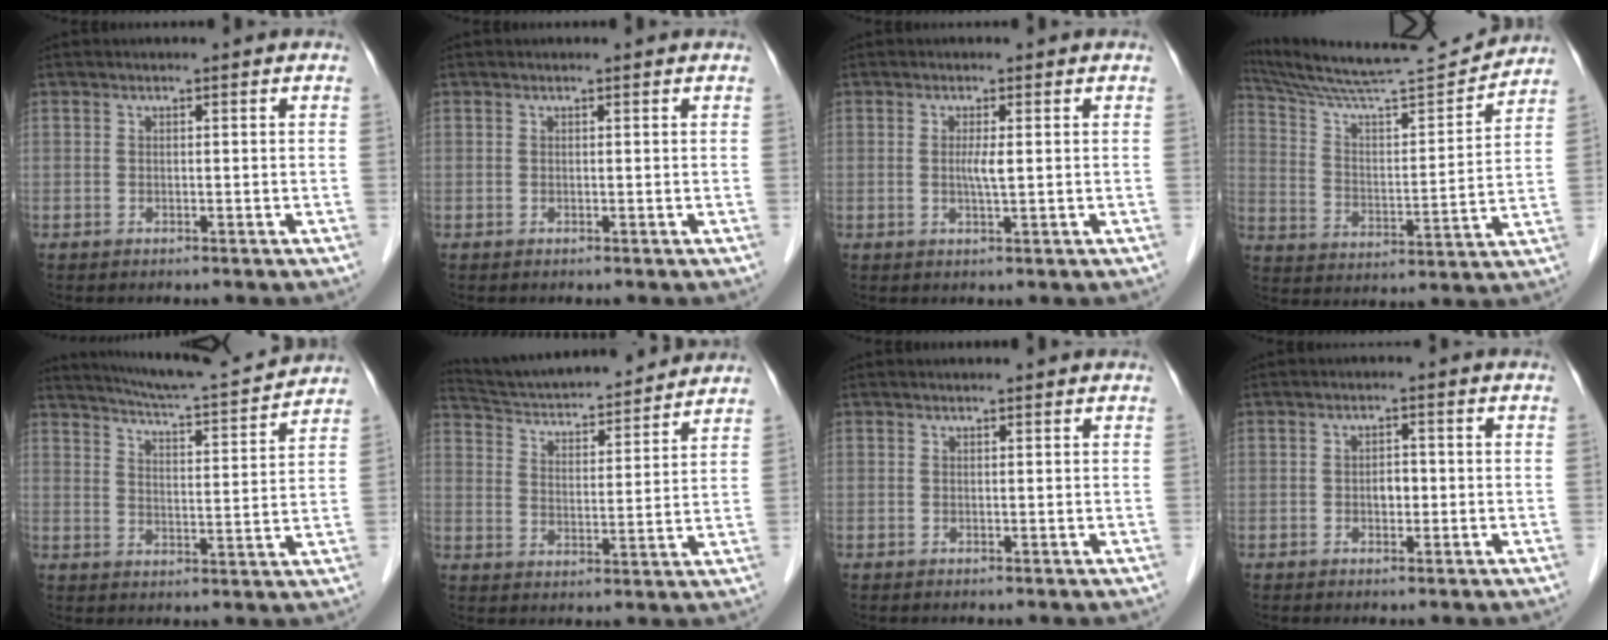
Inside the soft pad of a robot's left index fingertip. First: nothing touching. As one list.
[{"total": 0.6, "force": [0.5, 0.0, 0.1], "torque": [-0.005, 0.002, 0.005]}, {"total": 1.9, "force": [0.2, -0.1, 1.9], "torque": [-0.041, -0.002, 0.002]}, {"total": 17.5, "force": [16.8, 0.0, 4.9], "torque": [-0.097, -0.015, 0.270]}, {"total": 14.4, "force": [13.7, 0.1, 4.5], "torque": [-0.082, -0.003, 0.193]}, {"total": 18.8, "force": [17.6, 2.3, 6.3], "torque": [-0.102, 0.021, 0.260]}, {"total": 2.0, "force": [1.9, 0.1, 0.7], "torque": [-0.010, 0.016, 0.023]}, {"total": 1.9, "force": [-0.3, 1.2, 1.5], "torque": [-0.021, 0.004, -0.004]}]